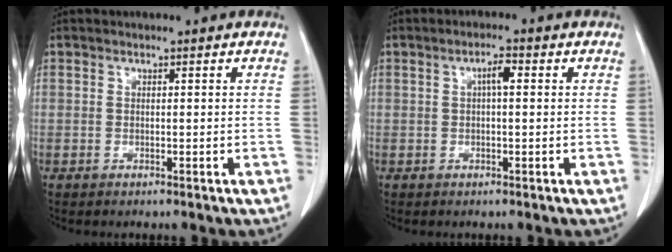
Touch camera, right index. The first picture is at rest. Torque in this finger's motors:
{"motor_torque": [0.28, -0.10, 0.06, 0.03]}